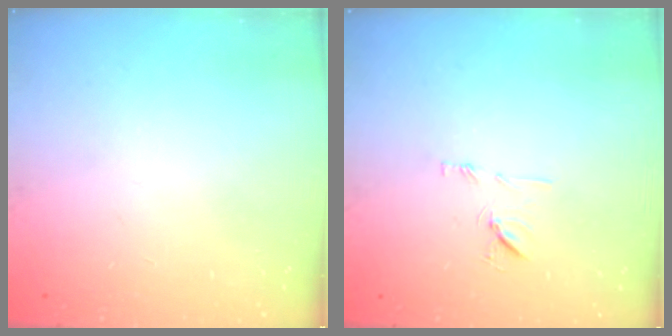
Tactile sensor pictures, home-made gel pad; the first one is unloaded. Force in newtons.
{"total": 7.5, "press": 7.4, "slide": 0.6}